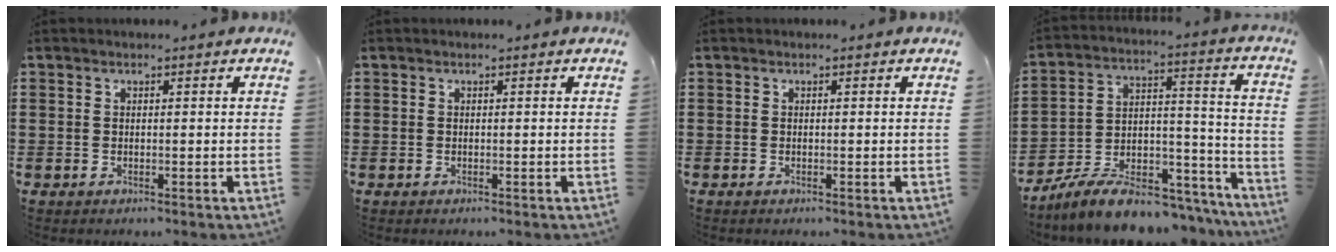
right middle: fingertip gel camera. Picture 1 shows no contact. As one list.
[{"total": 0.0}, {"total": 0.0}, {"total": 9.1, "force": [-8.0, 2.4, 3.7], "torque": [-0.059, 0.026, -0.150]}]